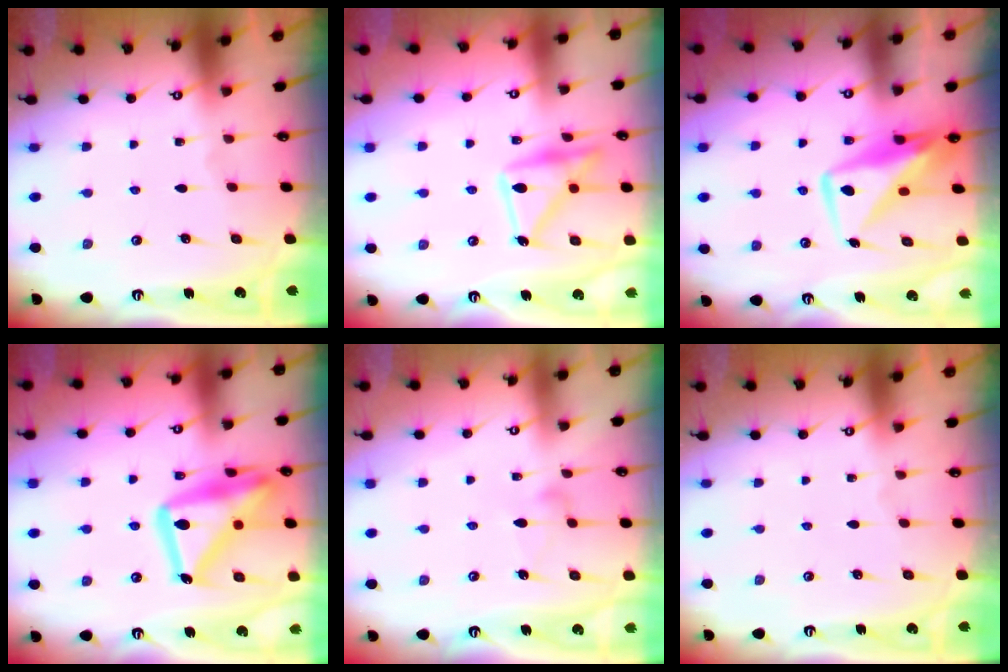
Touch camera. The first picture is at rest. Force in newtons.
{"total": 16.6, "press": 16.6, "slide": 0.9}
{"total": 12.3, "press": 12.2, "slide": 1.0}
{"total": 22.3, "press": 22.3, "slide": 1.6}
{"total": 6.5, "press": 6.5, "slide": 0.3}
{"total": 0.0}